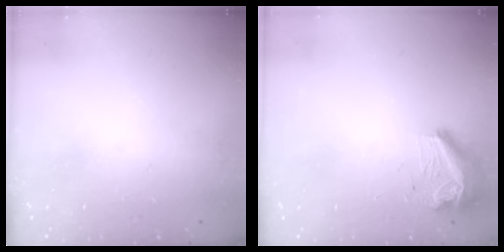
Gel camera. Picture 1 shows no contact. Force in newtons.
{"total": 9.3, "press": 9.2, "slide": 1.6}